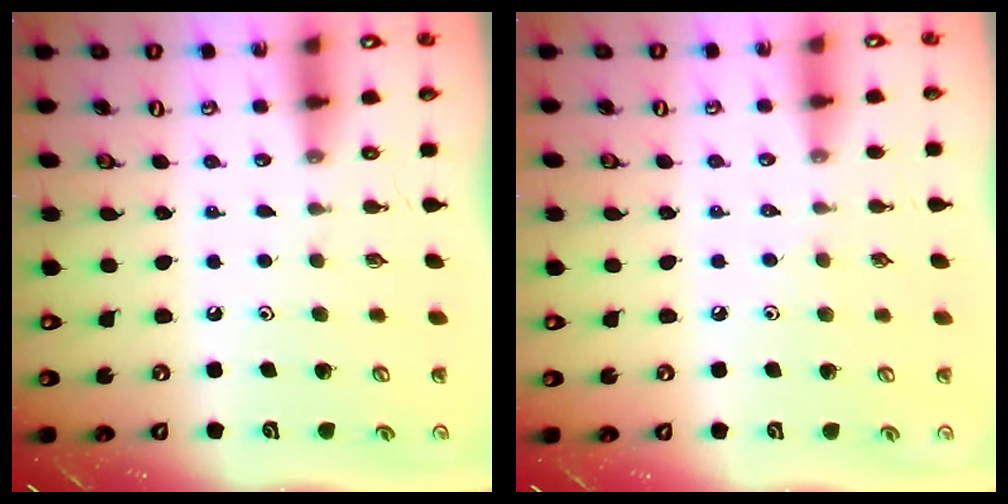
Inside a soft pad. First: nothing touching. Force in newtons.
{"total": 4.3, "press": 4.3, "slide": 0.8}